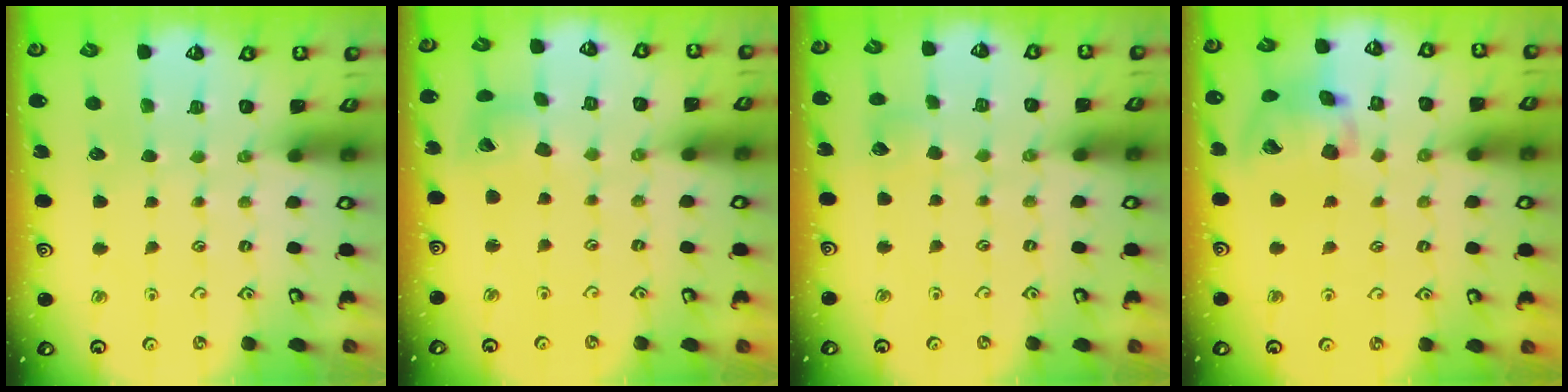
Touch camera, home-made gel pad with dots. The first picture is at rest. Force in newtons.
{"total": 8.5, "press": 8.4, "slide": 1.1}
{"total": 4.4, "press": 4.4, "slide": 0.6}
{"total": 17.4, "press": 17.2, "slide": 2.6}